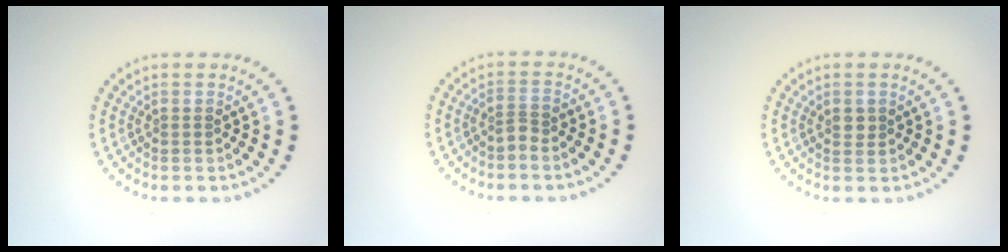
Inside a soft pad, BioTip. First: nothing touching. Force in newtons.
{"total": 1.1, "press": 0.7, "slide": 0.8}
{"total": 1.1, "press": 1.0, "slide": 0.4}